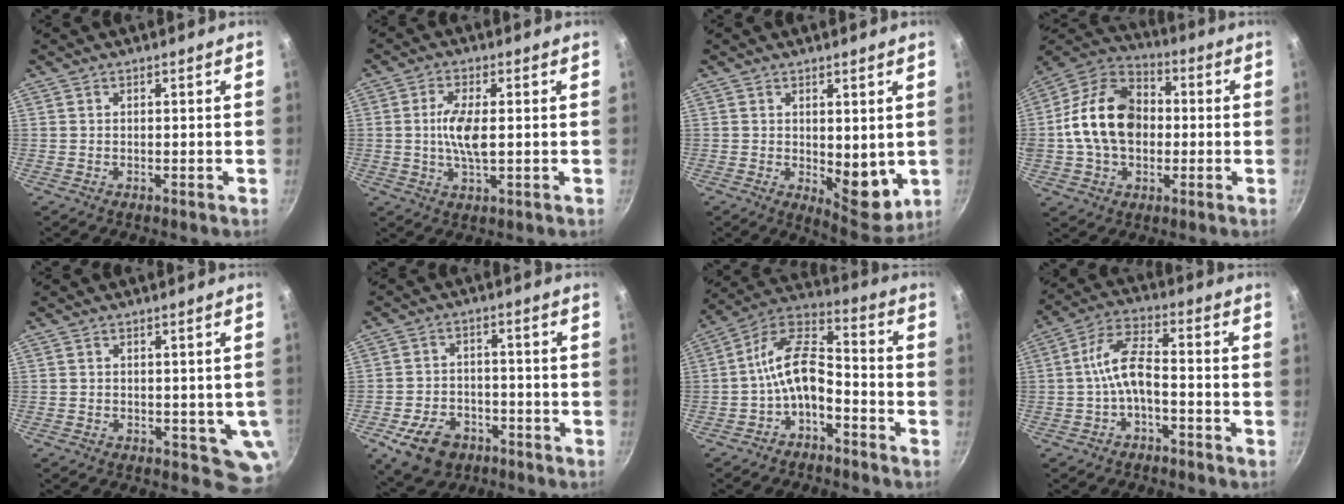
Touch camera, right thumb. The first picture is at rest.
{"total": 6.8, "force": [0.2, 2.4, 6.3], "torque": [-0.132, 0.000, 0.002]}
{"total": 8.6, "force": [0.3, 4.4, 7.4], "torque": [-0.070, -0.022, 0.017]}
{"total": 17.9, "force": [-0.1, 13.0, 12.4], "torque": [-0.193, 0.032, -0.015]}
{"total": 5.5, "force": [-0.2, 3.7, 4.0], "torque": [-0.033, -0.007, 0.003]}
{"total": 10.0, "force": [-5.1, 7.0, 5.0], "torque": [-0.068, 0.033, -0.076]}
{"total": 11.4, "force": [-4.4, 6.0, 8.6], "torque": [-0.156, 0.064, -0.090]}
{"total": 7.6, "force": [-2.6, 3.4, 6.3], "torque": [-0.125, 0.040, -0.055]}